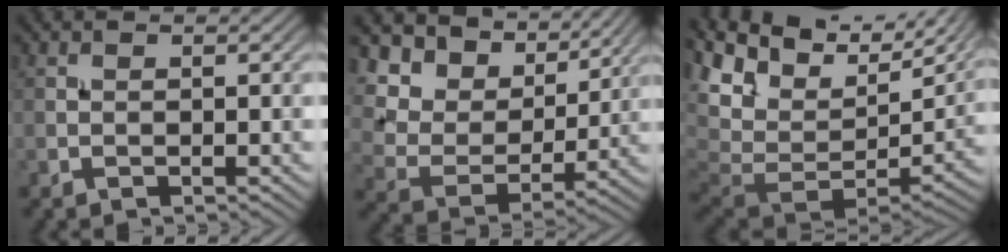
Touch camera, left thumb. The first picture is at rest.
{"total": 12.2, "force": [7.3, 7.3, 6.4], "torque": [-0.185, 0.016, 0.122]}
{"total": 15.0, "force": [3.1, 9.5, 11.2], "torque": [-0.219, -0.015, 0.102]}